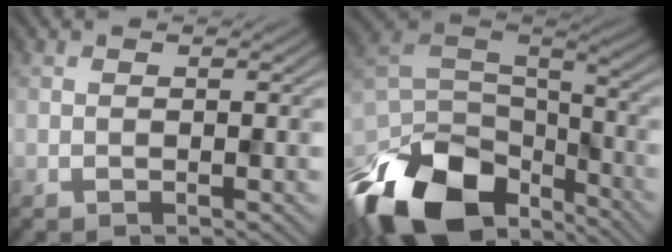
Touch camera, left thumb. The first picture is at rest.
{"total": 17.5, "force": [-10.9, 9.1, 10.2], "torque": [-0.265, -0.040, -0.184]}